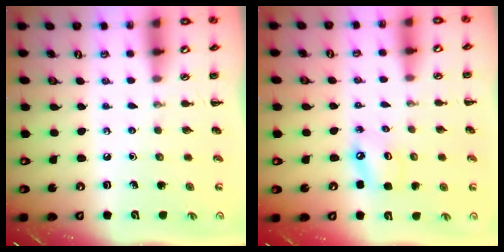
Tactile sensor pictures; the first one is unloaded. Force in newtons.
{"total": 5.3, "press": 5.3, "slide": 0.9}